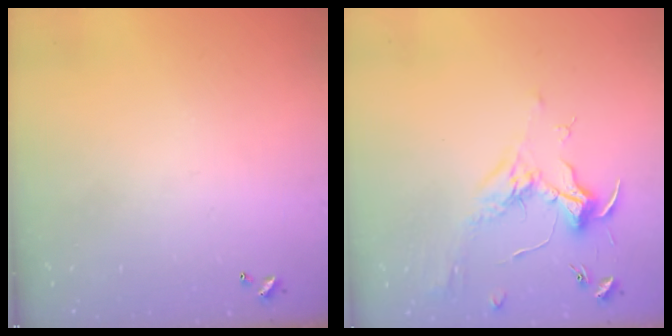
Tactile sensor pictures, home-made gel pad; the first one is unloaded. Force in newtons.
{"total": 1.8, "press": 1.7, "slide": 0.8}